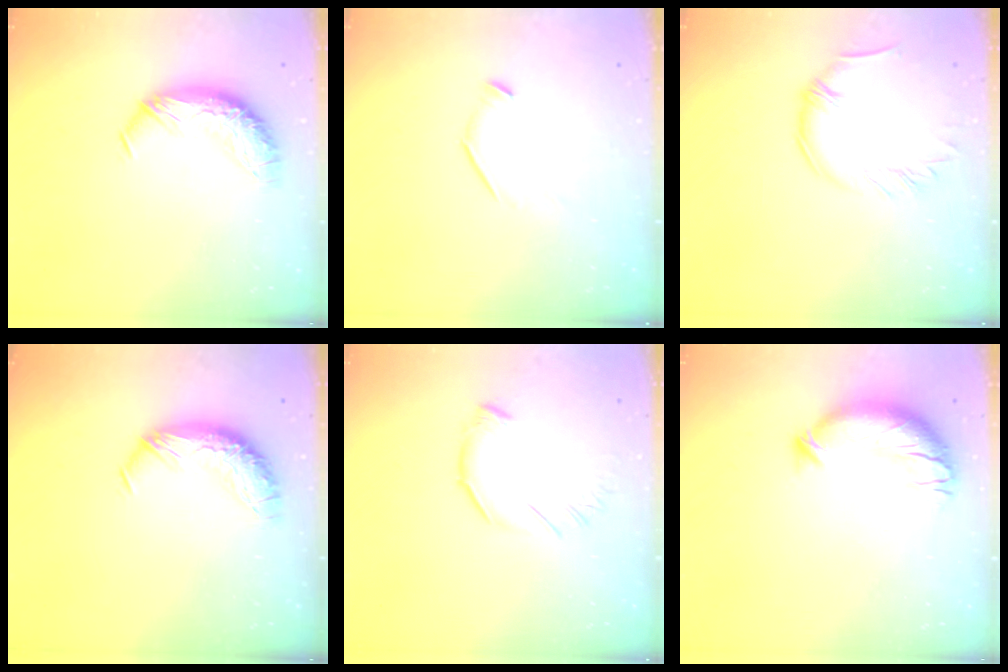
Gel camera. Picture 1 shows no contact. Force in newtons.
{"total": 5.6, "press": 5.5, "slide": 1.2}
{"total": 0.0}
{"total": 0.0}
{"total": 3.0, "press": 3.0, "slide": 0.2}
{"total": 3.8, "press": 2.8, "slide": 2.5}